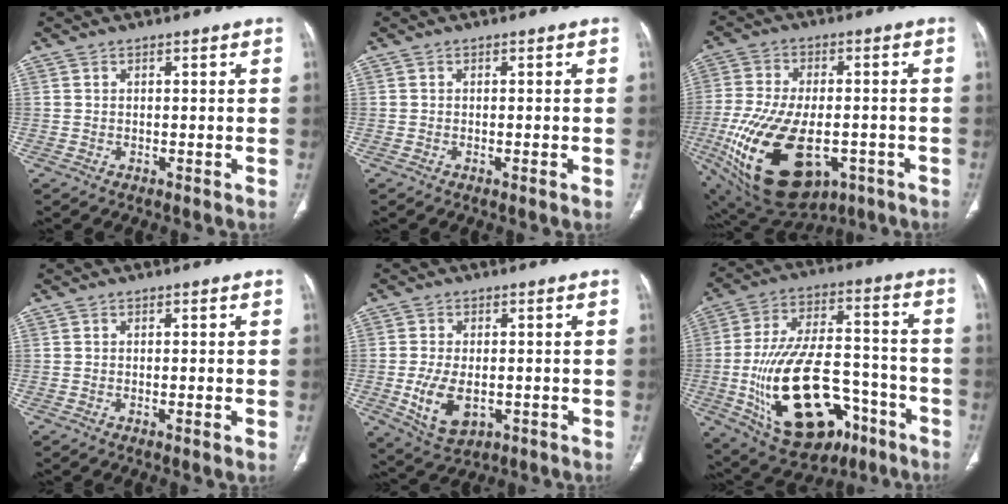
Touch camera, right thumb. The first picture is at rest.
{"total": 1.0, "force": [-0.3, 0.1, 0.9], "torque": [-0.015, -0.002, -0.003]}
{"total": 24.4, "force": [-7.5, 13.7, 18.7], "torque": [-0.404, -0.017, -0.103]}
{"total": 1.4, "force": [-0.4, 0.2, 1.4], "torque": [-0.021, -0.003, -0.005]}
{"total": 8.7, "force": [-2.0, 5.2, 6.8], "torque": [-0.125, -0.005, -0.020]}
{"total": 26.7, "force": [-9.5, 14.6, 20.2], "torque": [-0.375, 0.040, -0.133]}